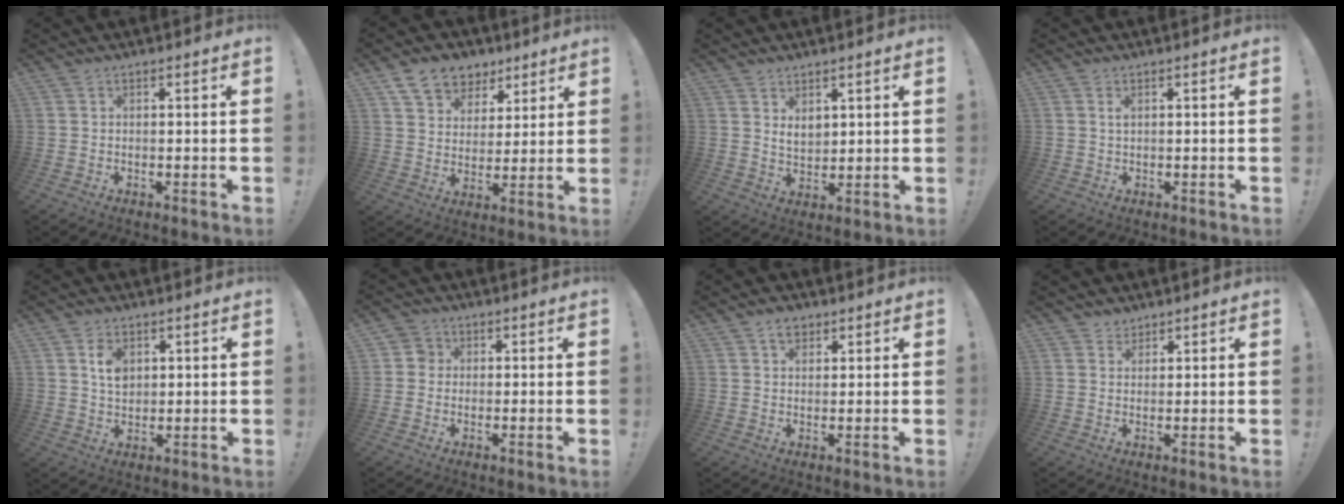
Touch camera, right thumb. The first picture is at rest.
{"total": 11.5, "force": [7.6, 7.9, 3.4], "torque": [-0.049, -0.047, 0.146]}
{"total": 5.5, "force": [3.4, 3.7, 2.3], "torque": [-0.040, -0.019, 0.064]}
{"total": 1.1, "force": [0.5, 0.9, 0.3], "torque": [-0.008, 0.002, 0.010]}
{"total": 6.0, "force": [2.5, 4.3, 3.3], "torque": [-0.049, -0.004, 0.044]}
{"total": 3.3, "force": [0.0, 3.2, 0.9], "torque": [-0.013, 0.010, -0.001]}
{"total": 3.9, "force": [2.6, 2.6, 1.4], "torque": [-0.003, -0.009, 0.044]}
{"total": 2.7, "force": [2.3, 1.4, -0.4], "torque": [0.018, -0.016, 0.040]}